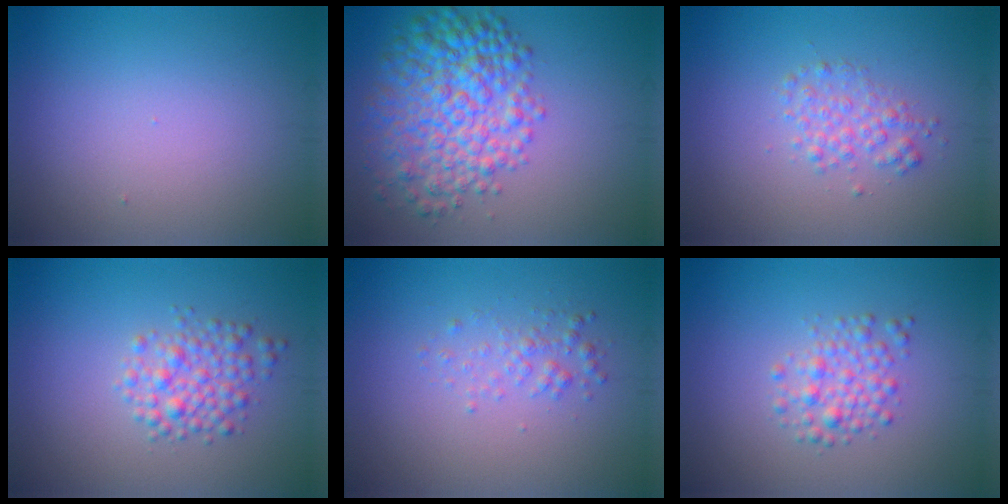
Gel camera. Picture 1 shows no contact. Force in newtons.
{"total": 7.6, "press": 7.6, "slide": 0.1}
{"total": 2.0, "press": 2.0, "slide": 0.0}
{"total": 3.0, "press": 3.0, "slide": 0.1}
{"total": 1.5, "press": 1.5, "slide": 0.1}
{"total": 2.5, "press": 2.5, "slide": 0.0}